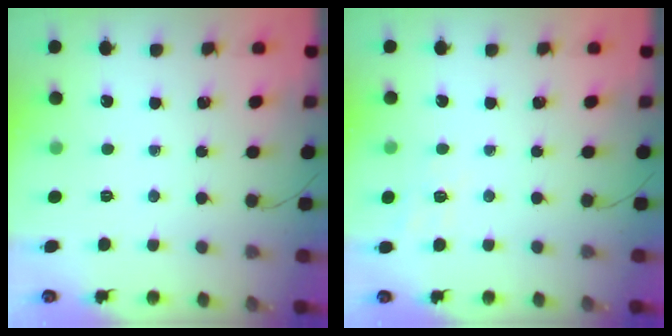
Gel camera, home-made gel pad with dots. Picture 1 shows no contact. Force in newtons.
{"total": 8.1, "press": 7.9, "slide": 1.8}